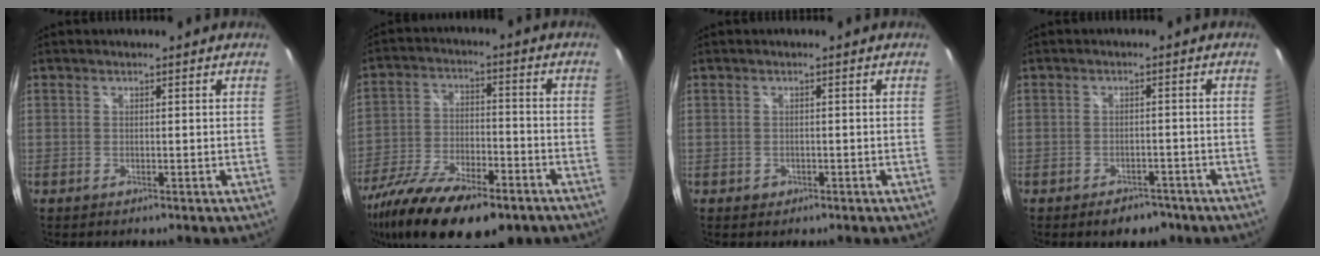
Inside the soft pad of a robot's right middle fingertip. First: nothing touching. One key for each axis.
{"total": 23.0, "fx": -15.9, "fy": 8.4, "fz": 14.4, "tx": -0.289, "ty": -0.056, "tz": -0.262}
{"total": 1.2, "fx": -0.5, "fy": 1.1, "fz": 0.3, "tx": -0.005, "ty": -0.003, "tz": -0.006}
{"total": 4.7, "fx": -3.5, "fy": 2.7, "fz": 1.7, "tx": -0.032, "ty": 0.003, "tz": -0.041}